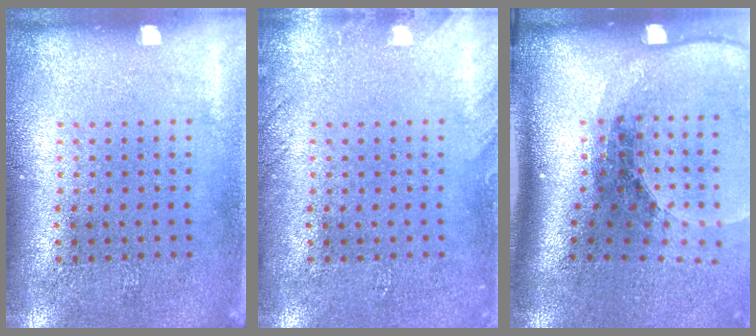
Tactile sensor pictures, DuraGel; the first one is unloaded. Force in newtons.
{"total": 1.2, "press": 1.2, "slide": 0.1}
{"total": 2.6, "press": 1.9, "slide": 1.9}